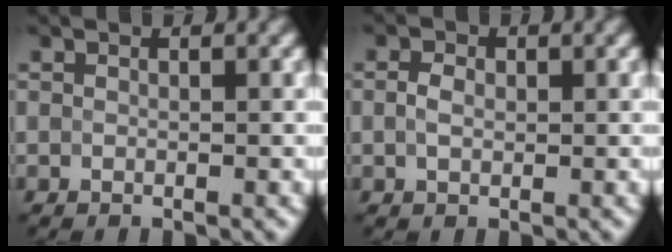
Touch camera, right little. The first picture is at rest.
{"total": 1.7, "force": [0.1, 1.1, 1.3], "torque": [-0.031, 0.005, 0.001]}